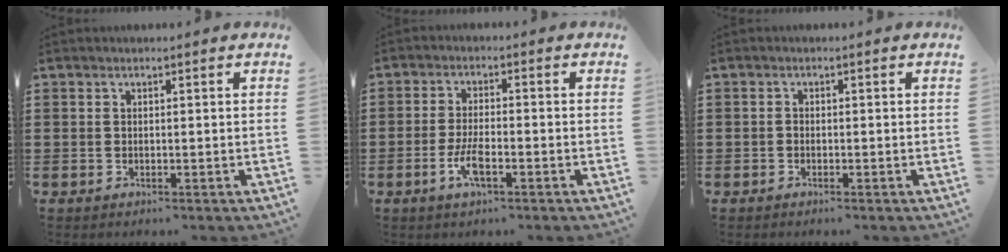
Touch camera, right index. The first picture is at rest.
{"total": 4.3, "force": [-1.8, 1.1, 3.8], "torque": [-0.083, -0.003, -0.037]}
{"total": 0.8, "force": [-0.8, 0.1, 0.1], "torque": [-0.003, -0.002, -0.015]}